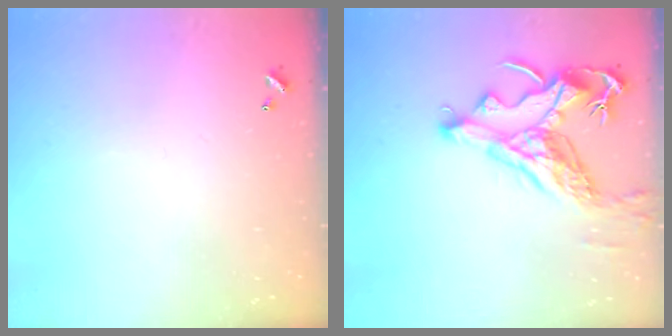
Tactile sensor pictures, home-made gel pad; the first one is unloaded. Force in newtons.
{"total": 8.1, "press": 8.0, "slide": 1.4}